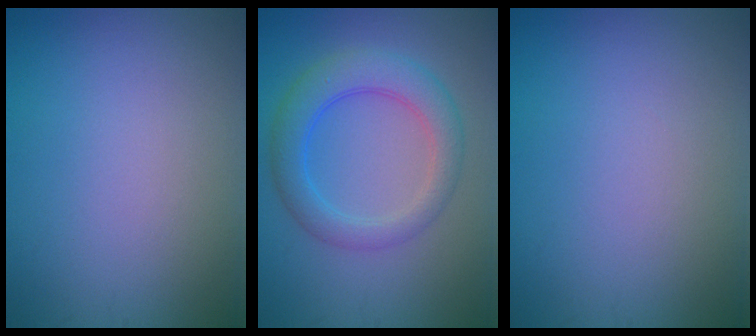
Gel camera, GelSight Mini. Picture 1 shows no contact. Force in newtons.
{"total": 4.8, "press": 4.8, "slide": 0.1}
{"total": 0.0}